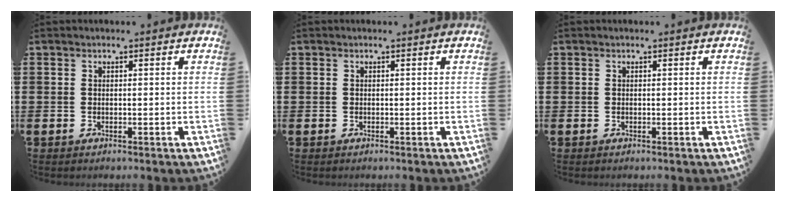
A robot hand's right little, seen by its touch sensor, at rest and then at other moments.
{"total": 0.0}
{"total": 0.0}